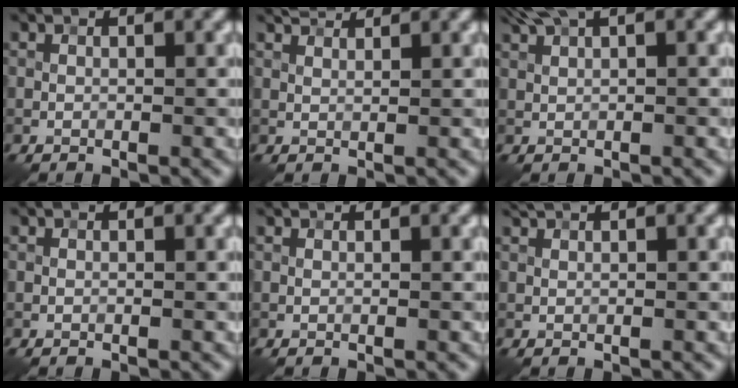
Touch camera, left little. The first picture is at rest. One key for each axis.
{"total": 2.1, "fx": 1.9, "fy": 0.4, "fz": 0.8, "tx": -0.022, "ty": -0.001, "tz": 0.029}
{"total": 2.8, "fx": 1.9, "fy": 0.6, "fz": 2.0, "tx": -0.045, "ty": 0.007, "tz": 0.039}
{"total": 0.0}
{"total": 0.6, "fx": 0.6, "fy": 0.0, "fz": 0.2, "tx": -0.009, "ty": -0.004, "tz": 0.003}
{"total": 0.7, "fx": 0.6, "fy": 0.1, "fz": 0.4, "tx": -0.010, "ty": -0.002, "tz": 0.012}